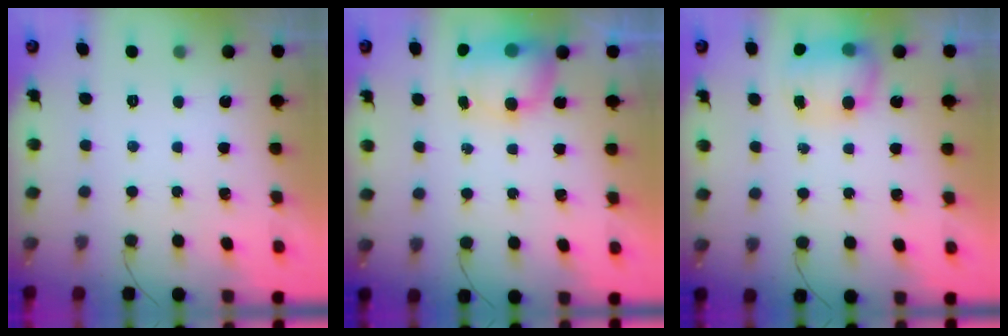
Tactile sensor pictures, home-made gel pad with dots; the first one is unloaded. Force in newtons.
{"total": 7.2, "press": 7.1, "slide": 1.3}
{"total": 7.2, "press": 7.1, "slide": 1.5}